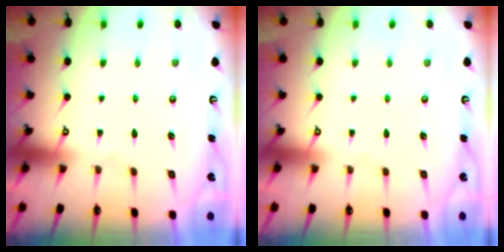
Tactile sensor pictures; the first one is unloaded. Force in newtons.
{"total": 0.0}